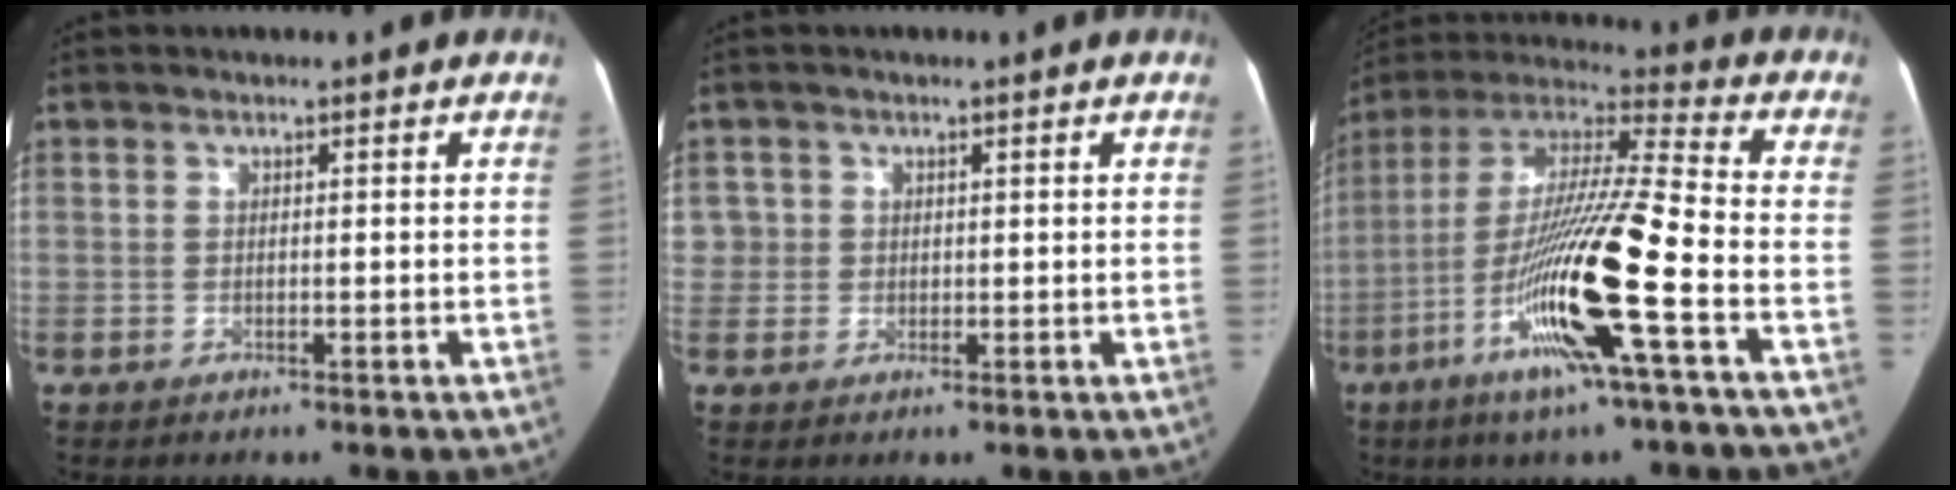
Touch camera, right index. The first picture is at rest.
{"total": 2.7, "force": [0.6, 2.6, -0.2], "torque": [0.025, 0.012, 0.010]}
{"total": 19.5, "force": [-6.8, -0.1, 18.2], "torque": [-0.363, -0.016, -0.132]}